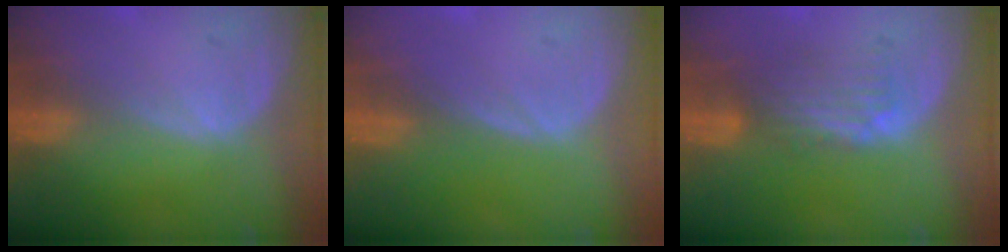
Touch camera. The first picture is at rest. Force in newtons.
{"total": 0.0}
{"total": 4.7, "press": 3.9, "slide": 2.5}